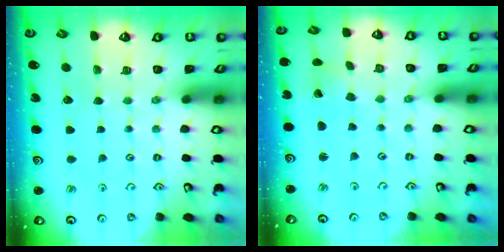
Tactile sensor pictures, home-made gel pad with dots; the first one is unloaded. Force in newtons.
{"total": 0.7, "press": 0.7, "slide": 0.0}